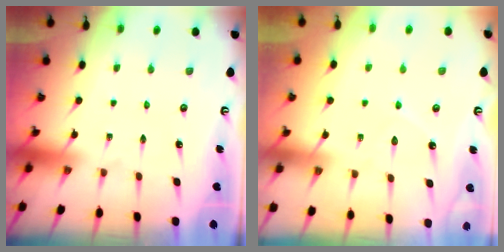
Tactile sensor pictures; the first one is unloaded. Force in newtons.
{"total": 5.5, "press": 5.5, "slide": 0.5}